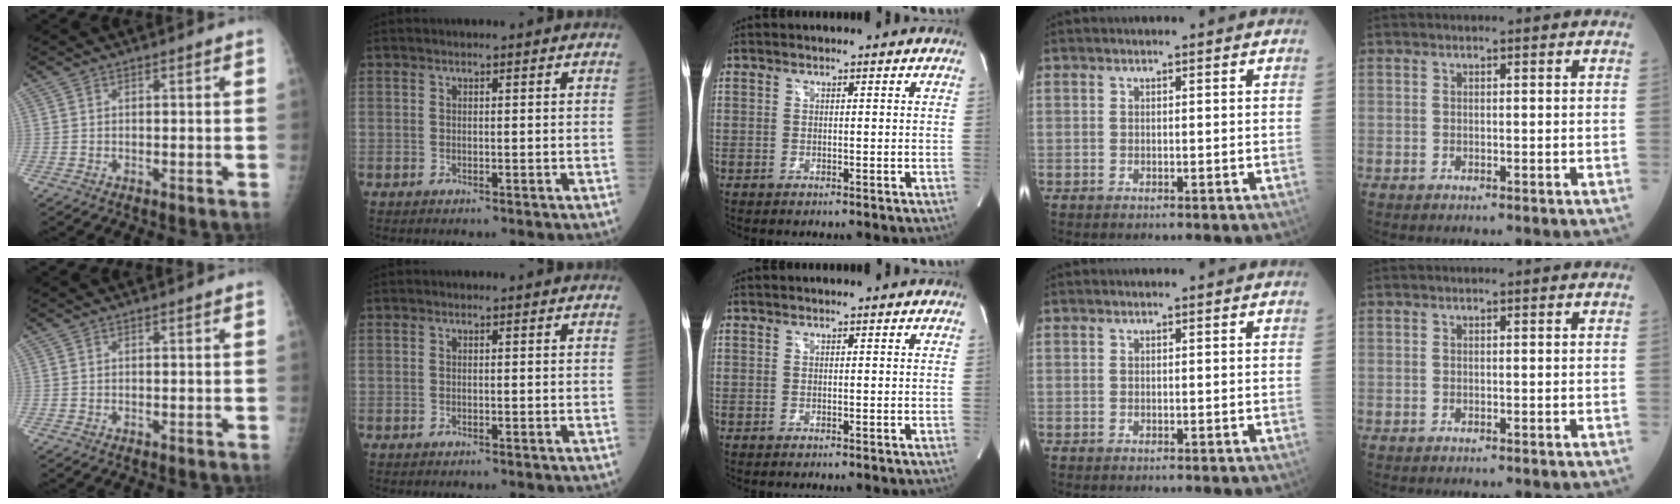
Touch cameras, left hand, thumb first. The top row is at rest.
{}